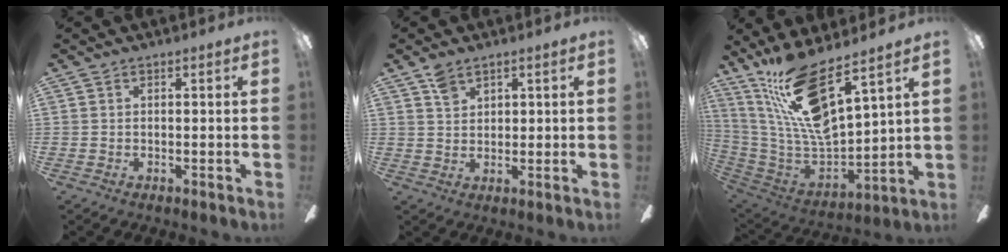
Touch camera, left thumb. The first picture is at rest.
{"total": 3.7, "force": [2.7, 2.1, 1.4], "torque": [-0.018, -0.009, 0.049]}
{"total": 20.1, "force": [12.7, 5.6, 14.5], "torque": [-0.305, -0.089, 0.216]}